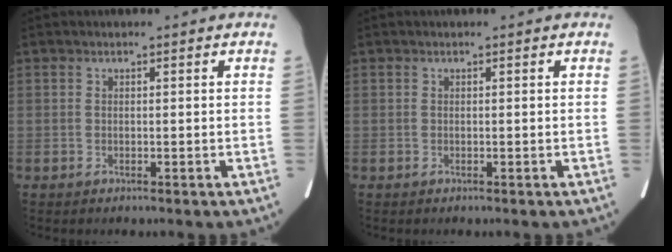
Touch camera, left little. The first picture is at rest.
{"total": 0.0}